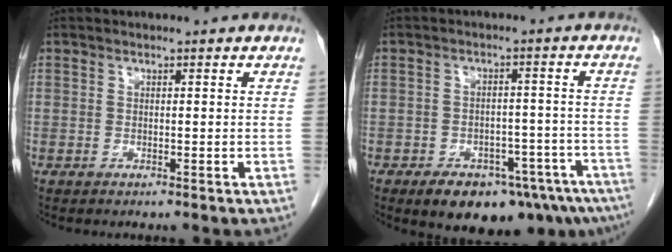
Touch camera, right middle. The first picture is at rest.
{"total": 14.4, "force": [-10.3, 6.3, 7.7], "torque": [-0.056, 0.017, -0.130]}